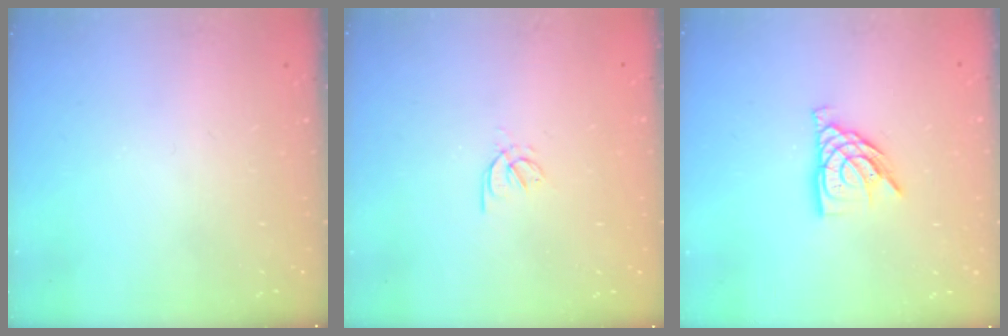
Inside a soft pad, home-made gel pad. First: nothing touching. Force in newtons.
{"total": 2.4, "press": 2.4, "slide": 0.5}
{"total": 9.1, "press": 9.1, "slide": 0.8}